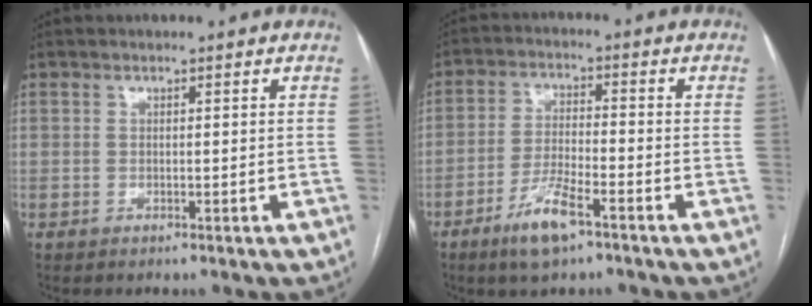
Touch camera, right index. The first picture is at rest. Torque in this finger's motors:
{"motor_torque": [0.74, -0.29, 0.34, 0.08]}